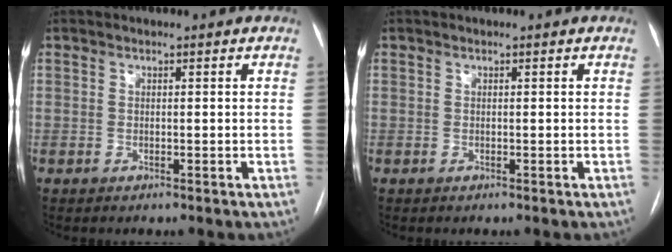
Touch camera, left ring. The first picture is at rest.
{"total": 0.0}